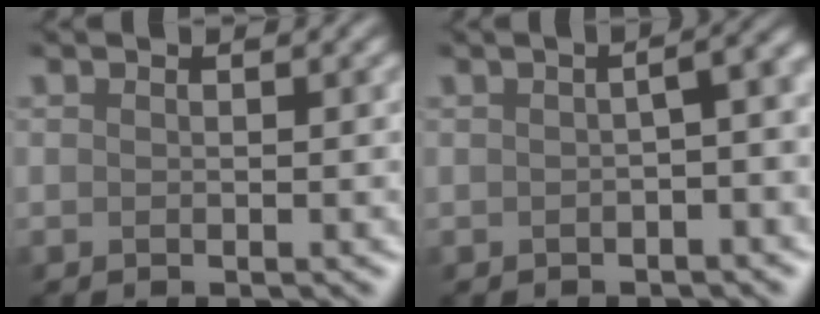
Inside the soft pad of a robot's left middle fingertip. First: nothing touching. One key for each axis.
{"total": 4.3, "fx": -1.6, "fy": 1.6, "fz": 3.7, "tx": -0.033, "ty": 0.007, "tz": -0.021}